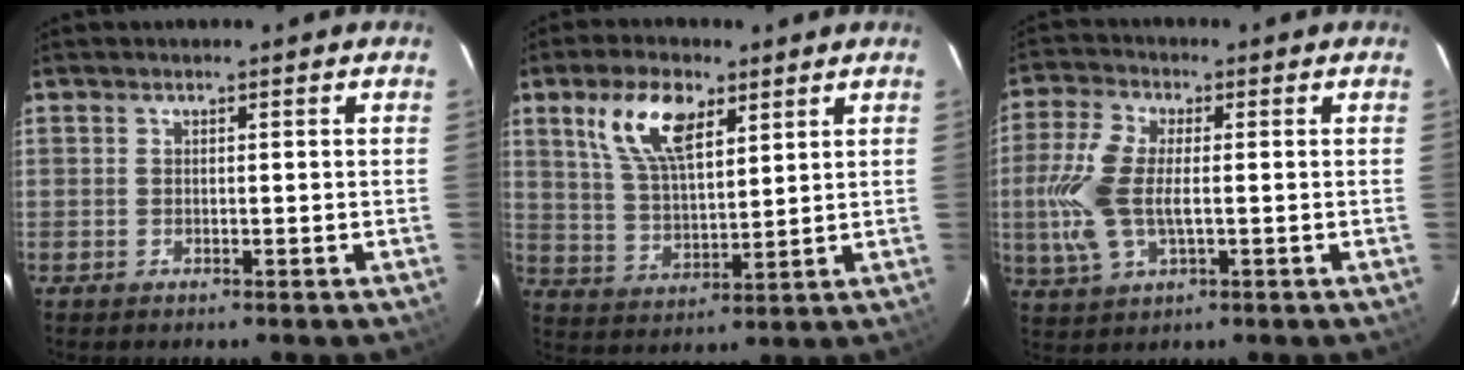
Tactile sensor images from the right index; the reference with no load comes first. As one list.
[{"total": 11.0, "force": [5.8, 5.0, 7.9], "torque": [-0.153, 0.018, 0.116]}, {"total": 10.7, "force": [-0.8, 5.1, 9.3], "torque": [-0.214, 0.004, -0.017]}]